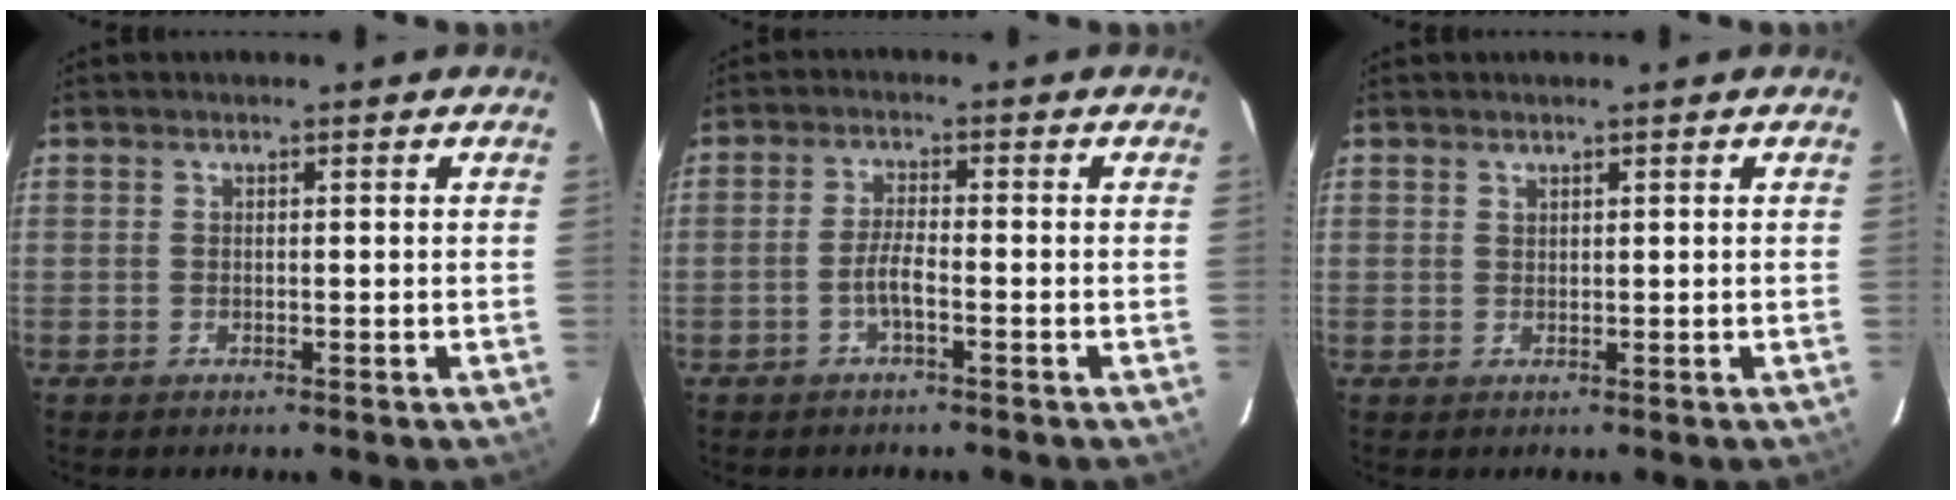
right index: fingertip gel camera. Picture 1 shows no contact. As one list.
[{"total": 3.2, "force": [-1.6, 0.4, 2.7], "torque": [-0.061, 0.005, -0.031]}, {"total": 0.6, "force": [0.5, 0.3, 0.1], "torque": [-0.001, 0.001, 0.011]}]